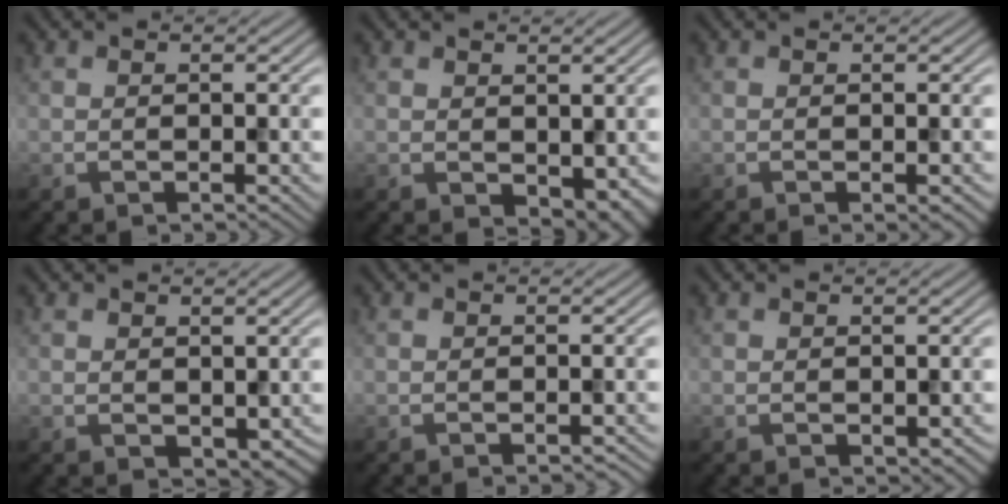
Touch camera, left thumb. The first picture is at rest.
{"total": 2.7, "force": [0.4, 1.8, 2.0], "torque": [-0.034, -0.010, 0.015]}
{"total": 1.0, "force": [-0.4, 0.1, 0.9], "torque": [-0.013, -0.004, -0.006]}
{"total": 1.7, "force": [0.4, 1.2, 1.2], "torque": [-0.022, -0.010, 0.014]}
{"total": 1.0, "force": [-0.7, 0.1, 0.6], "torque": [-0.004, 0.001, -0.011]}
{"total": 1.0, "force": [-0.2, 0.5, 0.8], "torque": [-0.009, -0.006, 0.001]}